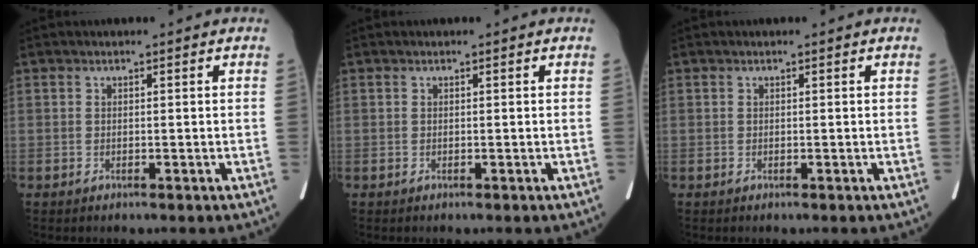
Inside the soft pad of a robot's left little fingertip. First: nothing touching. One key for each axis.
{"total": 0.0}
{"total": 0.0}